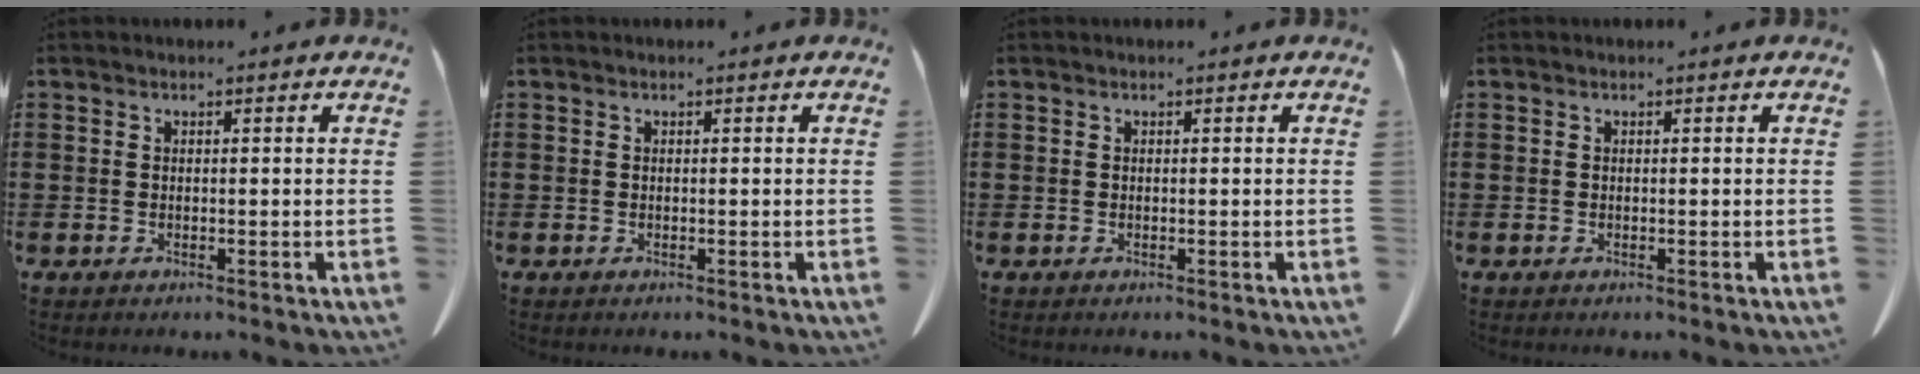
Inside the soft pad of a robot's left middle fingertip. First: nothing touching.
{"total": 0.0}
{"total": 0.0}
{"total": 0.0}